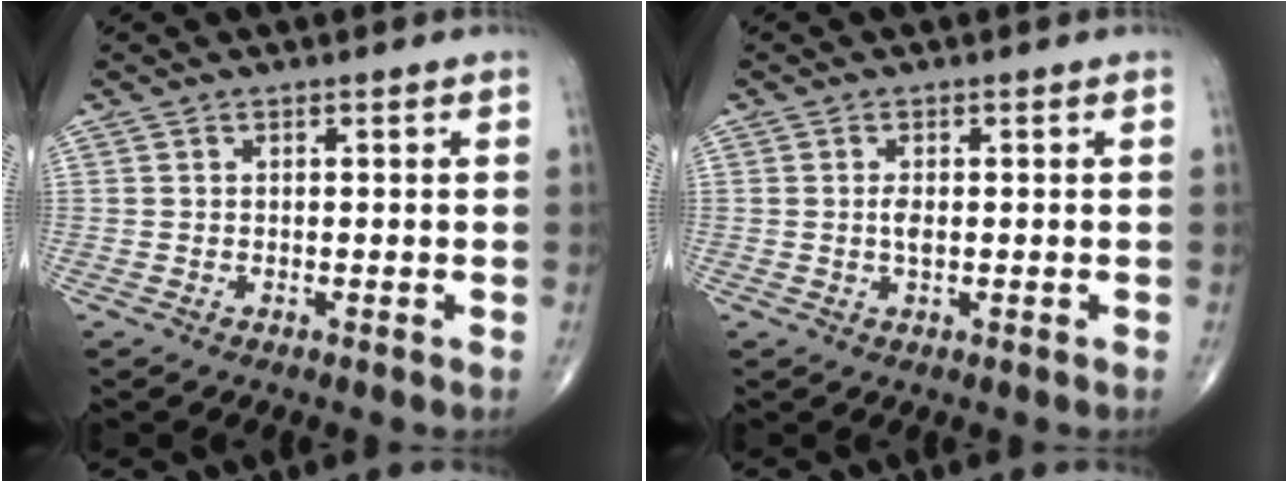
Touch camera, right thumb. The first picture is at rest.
{"total": 1.9, "force": [0.0, 0.8, 1.7], "torque": [-0.032, -0.001, 0.001]}